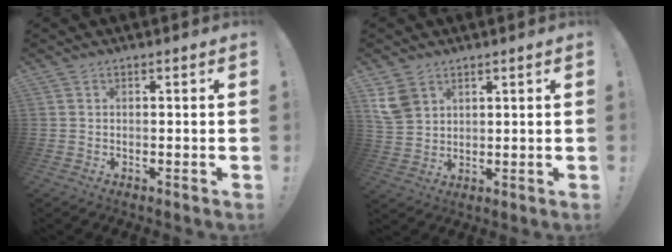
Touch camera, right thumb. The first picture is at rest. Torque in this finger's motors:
{"motor_torque": [0.00, 0.01, 0.16, 0.01, 0.00]}